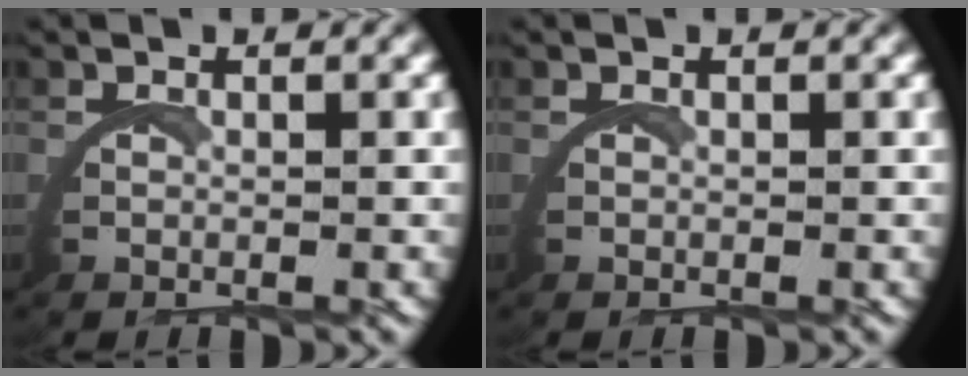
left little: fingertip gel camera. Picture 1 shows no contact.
{"total": 0.0}